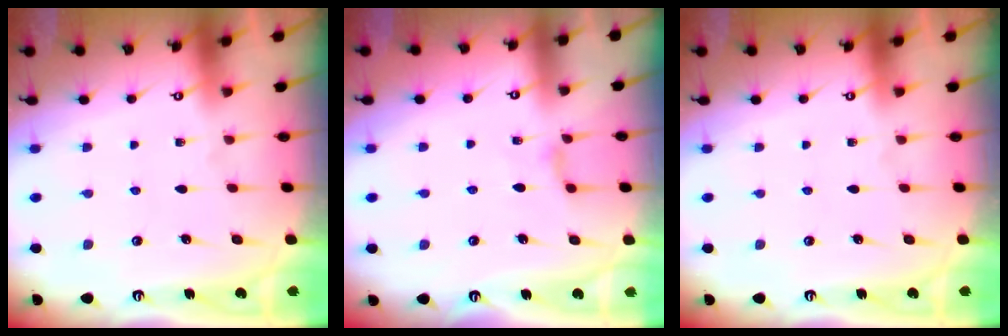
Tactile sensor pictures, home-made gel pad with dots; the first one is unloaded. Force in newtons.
{"total": 3.3, "press": 3.2, "slide": 0.5}
{"total": 0.0}